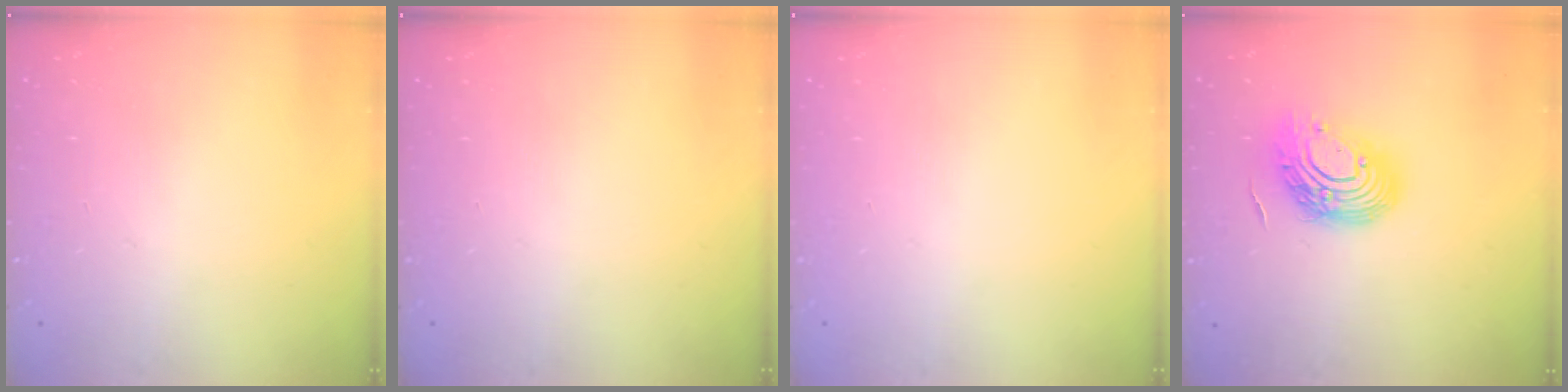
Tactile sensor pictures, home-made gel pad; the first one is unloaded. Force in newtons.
{"total": 0.0}
{"total": 0.0}
{"total": 14.8, "press": 14.7, "slide": 1.5}